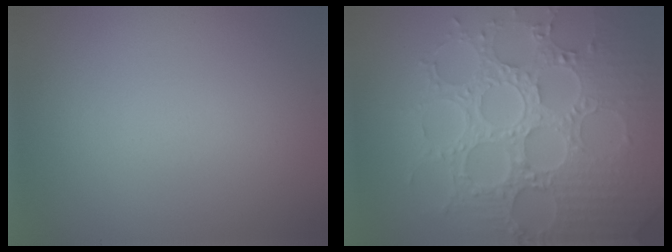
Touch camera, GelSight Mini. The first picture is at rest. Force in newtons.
{"total": 8.7, "press": 6.5, "slide": 5.7}